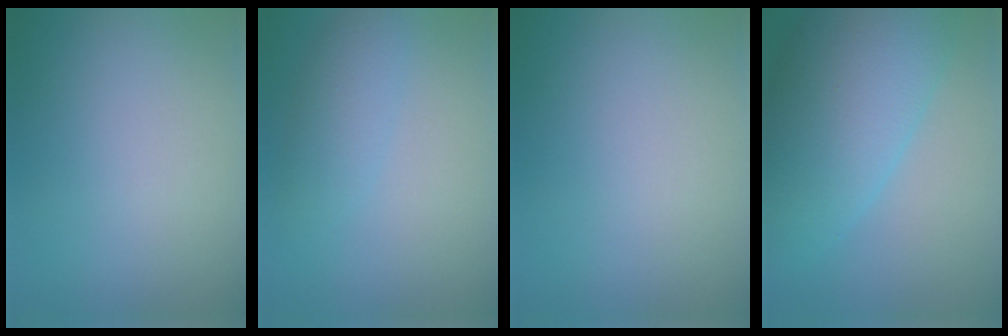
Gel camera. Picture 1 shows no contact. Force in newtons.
{"total": 2.4, "press": 2.4, "slide": 0.1}
{"total": 0.0}
{"total": 10.3, "press": 10.3, "slide": 0.4}